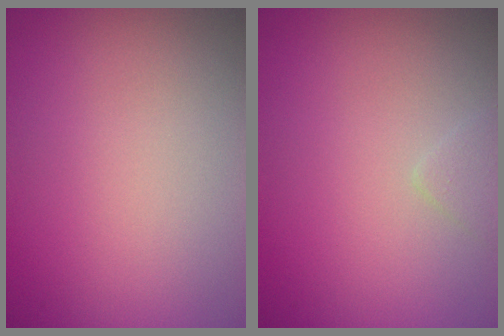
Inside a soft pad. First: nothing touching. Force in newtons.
{"total": 0.8, "press": 0.8, "slide": 0.0}